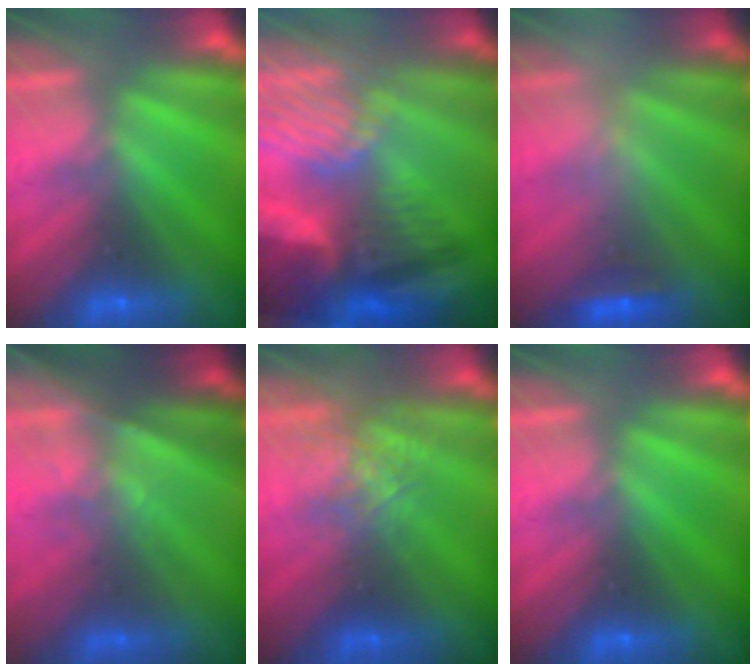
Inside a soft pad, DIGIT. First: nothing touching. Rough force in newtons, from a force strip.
{"total": 8.9}
{"total": 2.4}
{"total": 1.4}
{"total": 2.7}
{"total": 0.0}